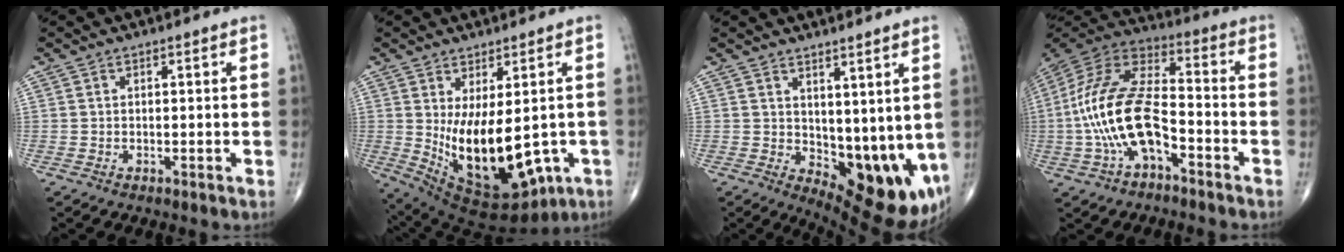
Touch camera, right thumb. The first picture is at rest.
{"total": 17.2, "force": [-1.7, 8.5, 14.8], "torque": [-0.236, -0.019, 0.008]}
{"total": 11.9, "force": [1.4, 5.5, 10.4], "torque": [-0.117, -0.034, 0.040]}
{"total": 18.3, "force": [-4.8, 9.0, 15.2], "torque": [-0.310, 0.046, -0.091]}